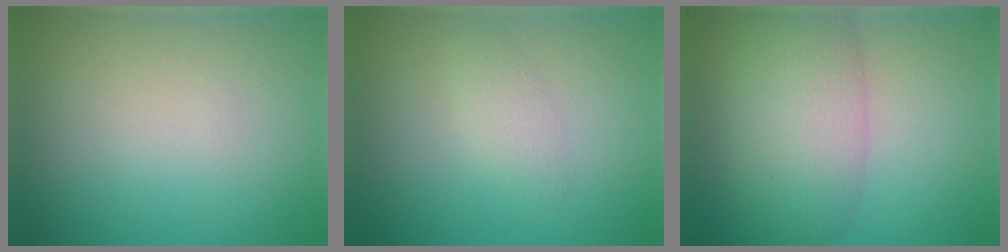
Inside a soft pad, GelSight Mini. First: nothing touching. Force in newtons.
{"total": 1.4, "press": 1.4, "slide": 0.0}
{"total": 6.9, "press": 6.9, "slide": 0.2}